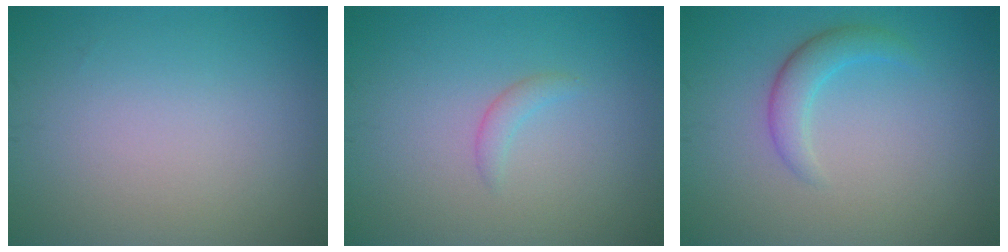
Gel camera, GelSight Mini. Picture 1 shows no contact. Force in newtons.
{"total": 1.1, "press": 1.1, "slide": 0.1}
{"total": 2.4, "press": 2.4, "slide": 0.1}